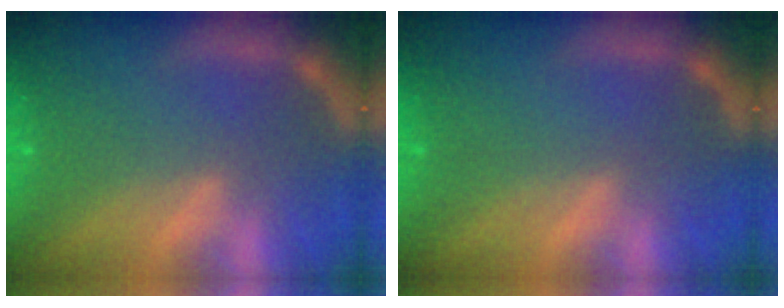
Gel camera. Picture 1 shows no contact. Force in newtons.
{"total": 0.0}